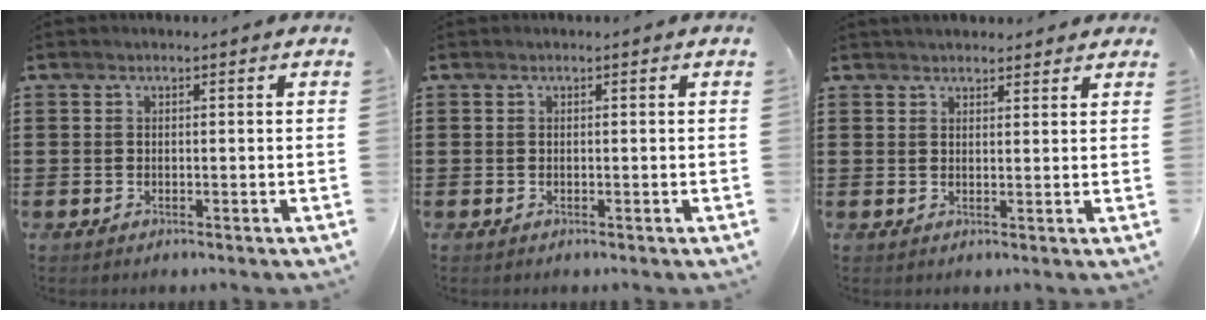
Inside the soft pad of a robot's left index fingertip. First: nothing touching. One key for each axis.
{"total": 0.0}
{"total": 2.3, "fx": 2.2, "fy": 0.5, "fz": 0.3, "tx": -0.009, "ty": 0.003, "tz": 0.042}